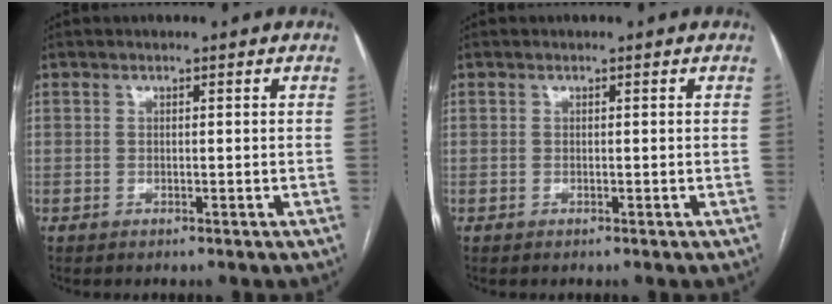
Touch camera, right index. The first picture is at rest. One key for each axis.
{"total": 0.0}